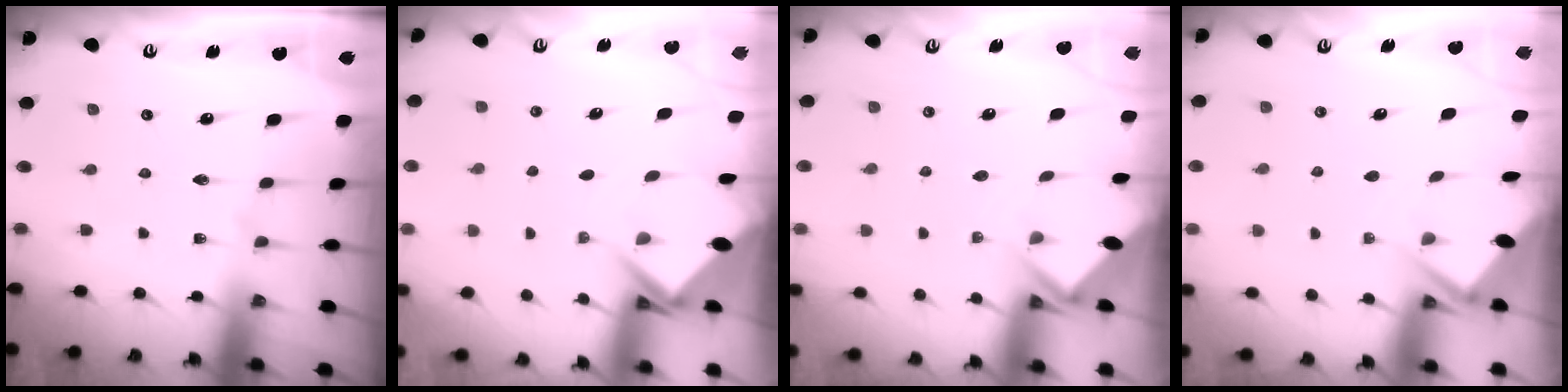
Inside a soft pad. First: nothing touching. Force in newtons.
{"total": 4.7, "press": 4.7, "slide": 0.3}
{"total": 2.2, "press": 2.2, "slide": 0.1}
{"total": 2.8, "press": 2.8, "slide": 0.4}